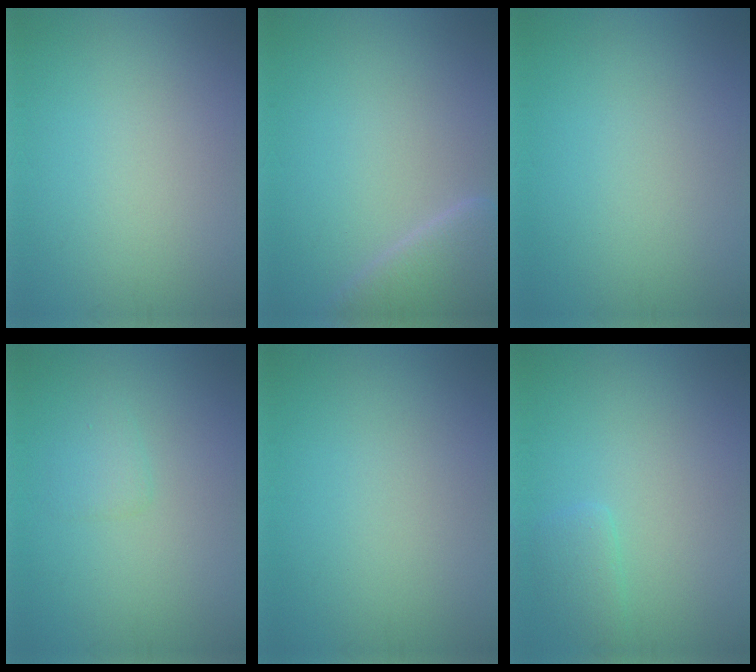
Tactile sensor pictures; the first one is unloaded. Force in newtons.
{"total": 4.4, "press": 4.4, "slide": 0.6}
{"total": 0.0}
{"total": 1.1, "press": 1.1, "slide": 0.1}
{"total": 0.0}
{"total": 1.4, "press": 1.4, "slide": 0.1}